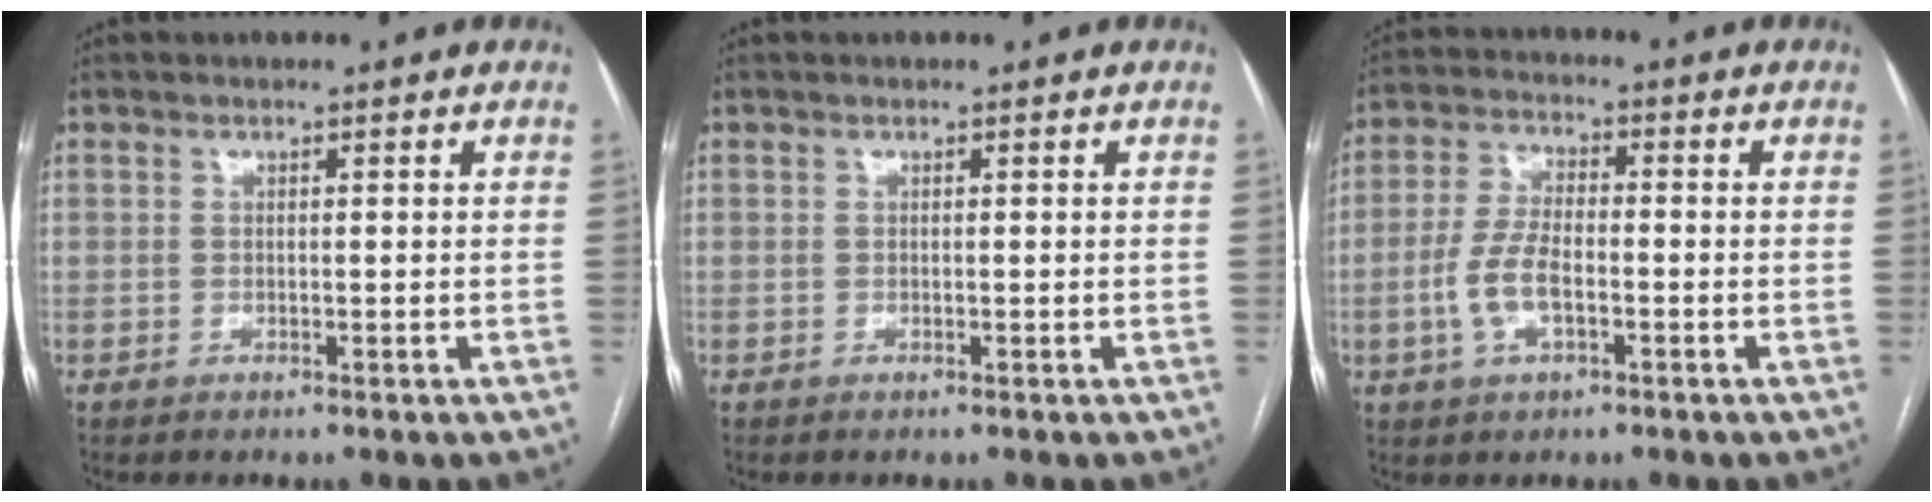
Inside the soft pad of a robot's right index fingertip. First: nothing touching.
{"total": 0.0}
{"total": 6.7, "force": [-1.7, 2.7, 5.8], "torque": [-0.134, 0.006, -0.033]}